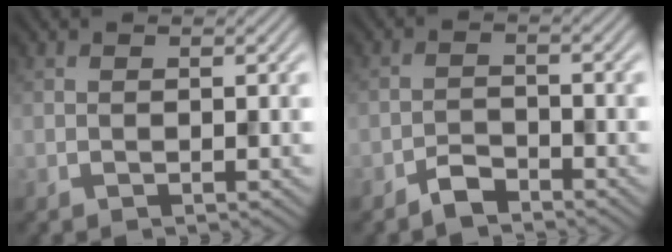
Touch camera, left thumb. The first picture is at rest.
{"total": 2.5, "force": [-2.1, 0.8, 1.0], "torque": [-0.014, 0.004, -0.047]}